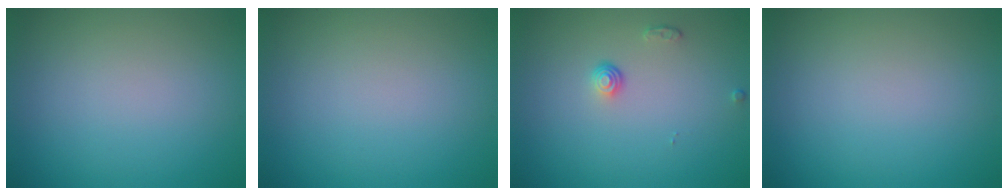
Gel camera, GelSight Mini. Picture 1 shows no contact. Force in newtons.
{"total": 0.0}
{"total": 1.1, "press": 0.8, "slide": 0.8}
{"total": 0.0}